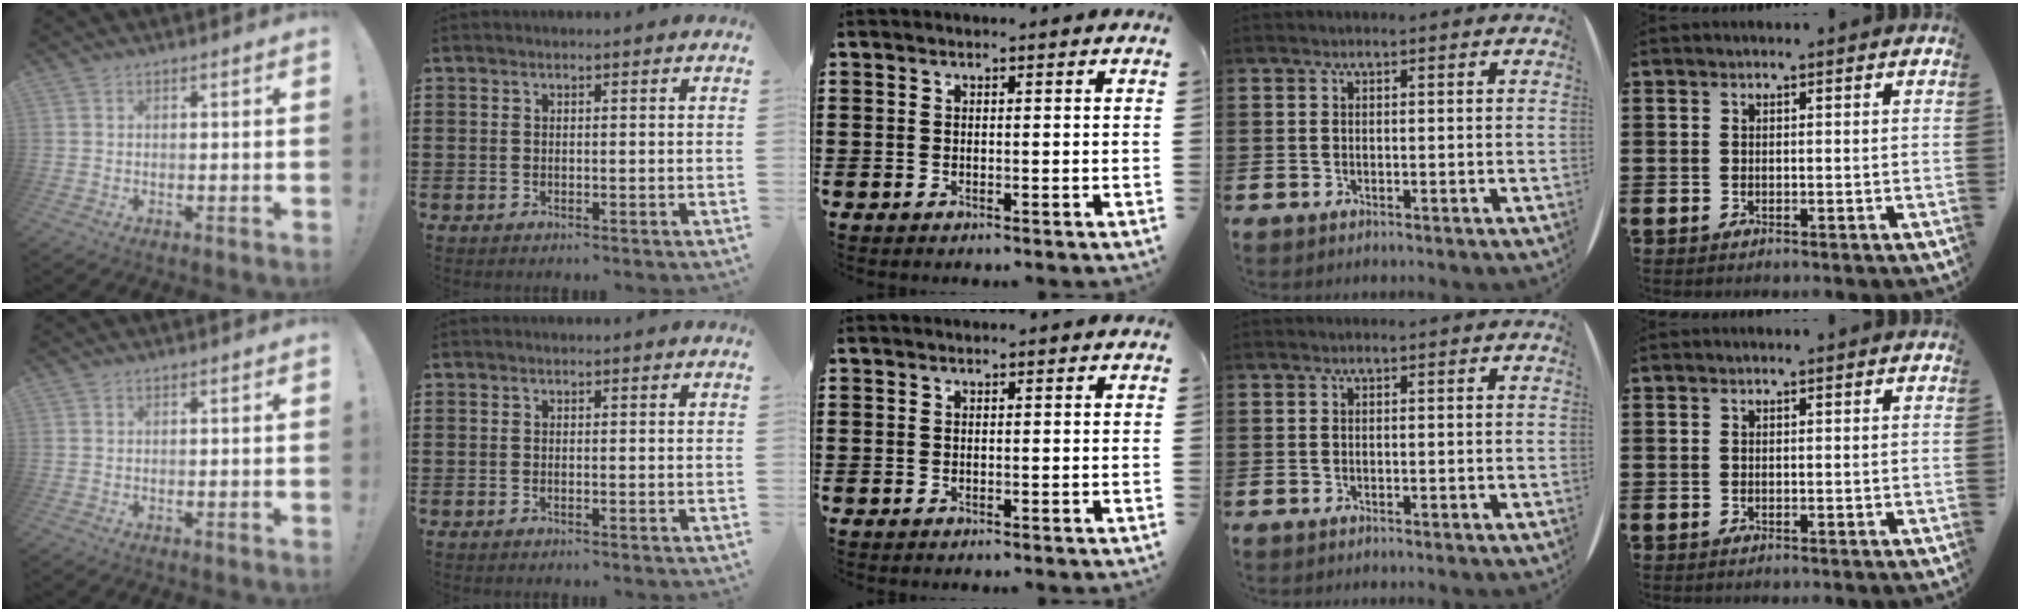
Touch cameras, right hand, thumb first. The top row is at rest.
{}